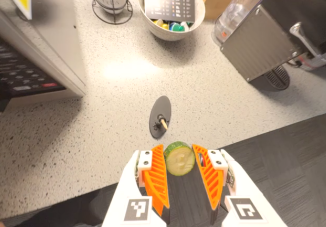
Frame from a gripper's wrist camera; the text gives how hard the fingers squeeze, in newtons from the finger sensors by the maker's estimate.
{"total": 8.1, "left": 7.6, "right": 8.6}